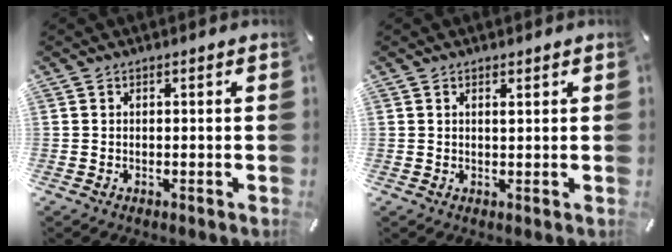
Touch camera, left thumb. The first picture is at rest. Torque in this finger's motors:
{"motor_torque": [-0.01, -0.39, 0.05, 0.12, -0.02]}